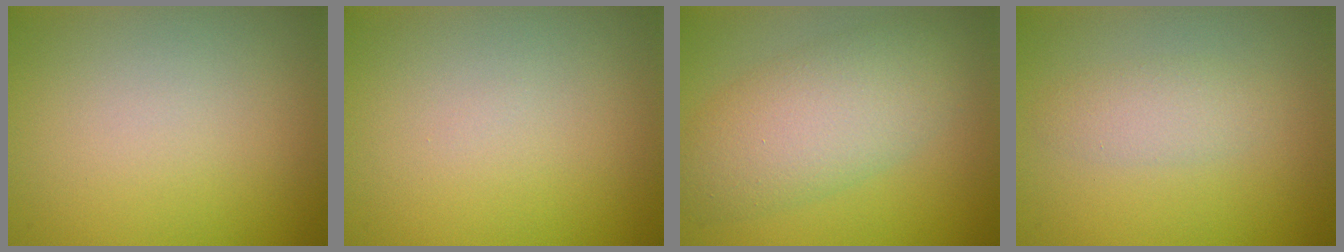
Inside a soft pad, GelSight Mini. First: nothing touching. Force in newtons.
{"total": 0.0}
{"total": 6.1, "press": 6.1, "slide": 0.2}
{"total": 1.9, "press": 1.9, "slide": 0.1}